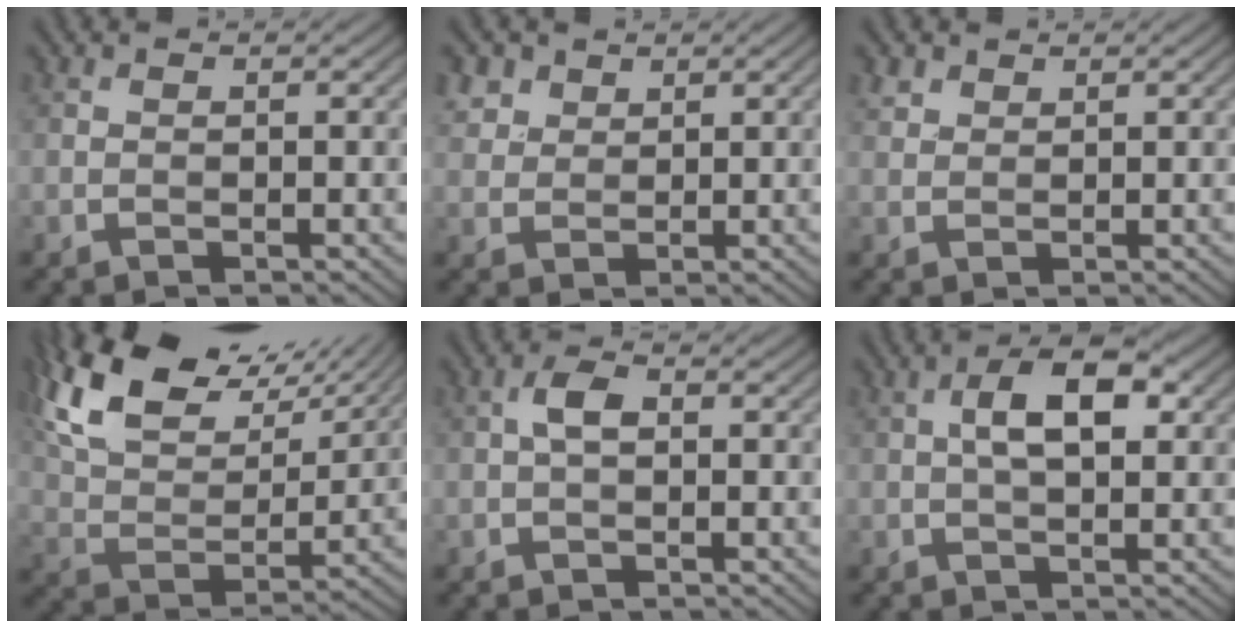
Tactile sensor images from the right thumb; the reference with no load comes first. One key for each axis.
{"total": 4.1, "fx": 2.5, "fy": 2.8, "fz": 1.5, "tx": -0.048, "ty": -0.004, "tz": 0.063}
{"total": 2.0, "fx": 1.3, "fy": 1.3, "fz": 0.5, "tx": -0.015, "ty": 0.003, "tz": 0.029}
{"total": 16.5, "fx": 10.9, "fy": 7.6, "fz": 9.9, "tx": -0.234, "ty": 0.029, "tz": 0.173}
{"total": 2.5, "fx": 0.0, "fy": 1.3, "fz": 2.1, "tx": -0.042, "ty": 0.010, "tz": -0.004}
{"total": 5.7, "fx": 1.1, "fy": 2.6, "fz": 5.0, "tx": -0.086, "ty": 0.009, "tz": 0.015}